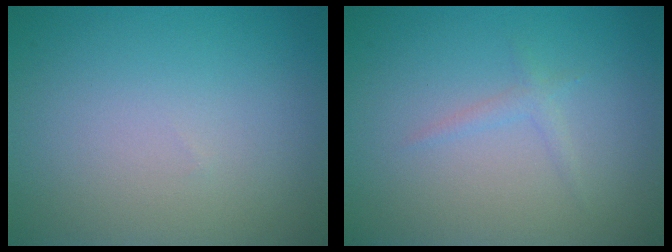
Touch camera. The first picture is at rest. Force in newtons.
{"total": 0.9, "press": 0.9, "slide": 0.1}